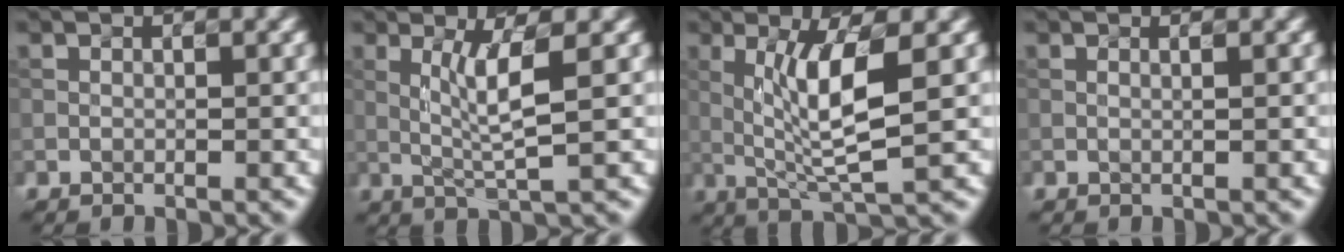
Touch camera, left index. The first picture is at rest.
{"total": 3.5, "force": [0.7, 0.1, 3.4], "torque": [-0.078, -0.002, 0.031]}
{"total": 5.8, "force": [0.7, 0.9, 5.7], "torque": [-0.112, -0.003, 0.030]}
{"total": 0.9, "force": [0.3, 0.4, 0.7], "torque": [-0.003, 0.003, -0.006]}